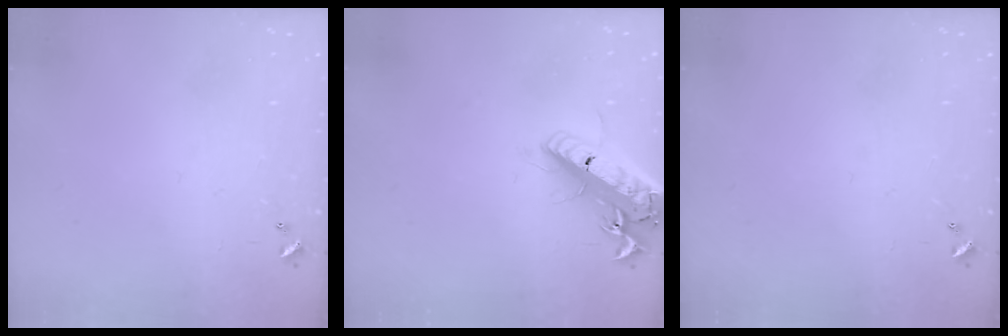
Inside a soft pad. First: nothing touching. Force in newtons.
{"total": 19.5, "press": 19.2, "slide": 3.6}
{"total": 0.0}